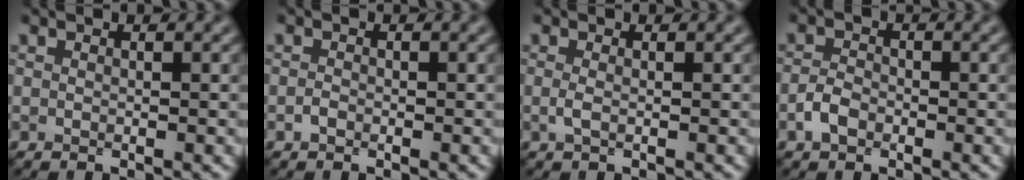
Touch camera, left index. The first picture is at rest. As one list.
[{"total": 0.7, "force": [-0.4, 0.4, 0.4], "torque": [-0.008, -0.001, -0.009]}, {"total": 0.9, "force": [-0.1, 0.3, 0.9], "torque": [-0.021, -0.003, -0.004]}, {"total": 2.0, "force": [-1.1, 1.2, 1.1], "torque": [-0.021, 0.004, -0.025]}]